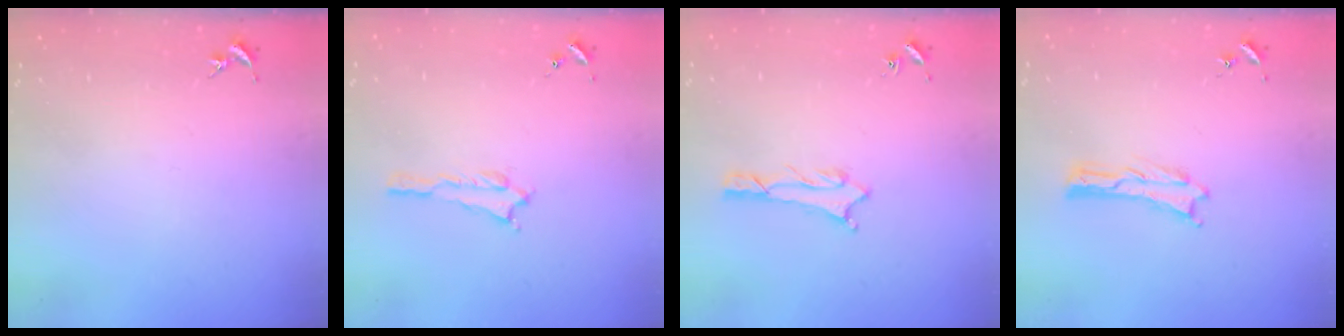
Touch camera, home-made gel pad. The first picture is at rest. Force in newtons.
{"total": 0.6, "press": 0.5, "slide": 0.2}
{"total": 0.7, "press": 0.7, "slide": 0.2}
{"total": 0.0}